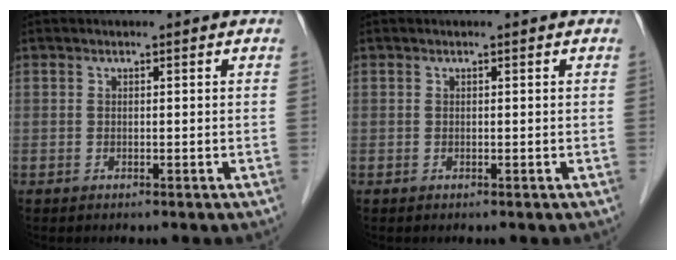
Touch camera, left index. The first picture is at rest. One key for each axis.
{"total": 0.0}